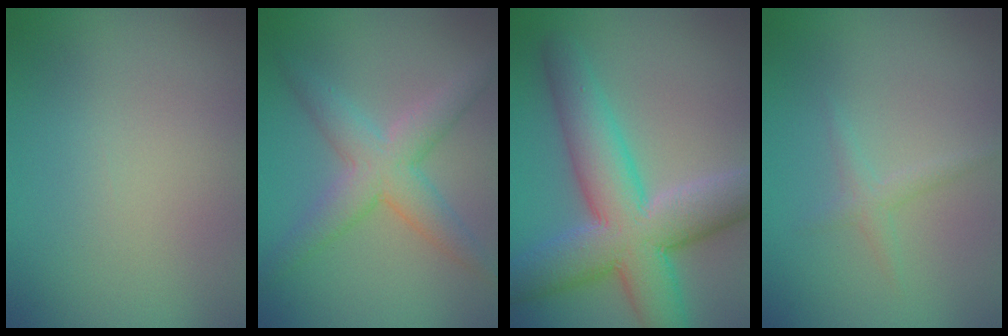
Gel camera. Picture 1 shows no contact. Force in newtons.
{"total": 4.6, "press": 4.6, "slide": 0.1}
{"total": 10.0, "press": 10.0, "slide": 0.3}
{"total": 1.2, "press": 1.2, "slide": 0.1}